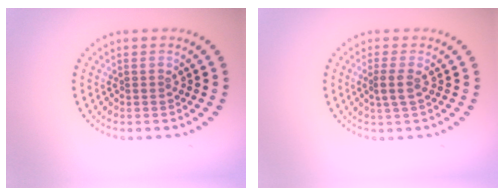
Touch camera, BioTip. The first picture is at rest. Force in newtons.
{"total": 1.8, "press": 1.4, "slide": 1.1}